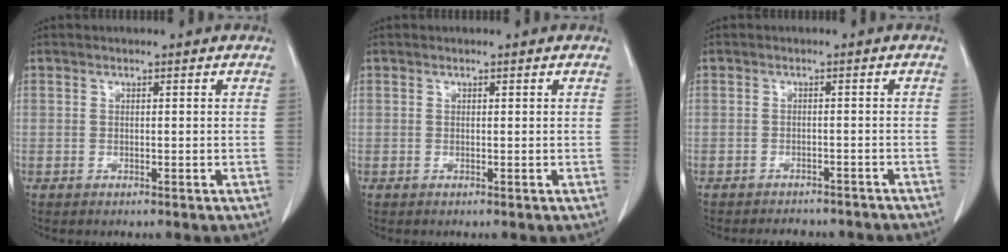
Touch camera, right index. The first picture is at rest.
{"total": 0.0}
{"total": 7.1, "force": [-6.4, 2.9, 1.5], "torque": [-0.017, 0.003, -0.068]}